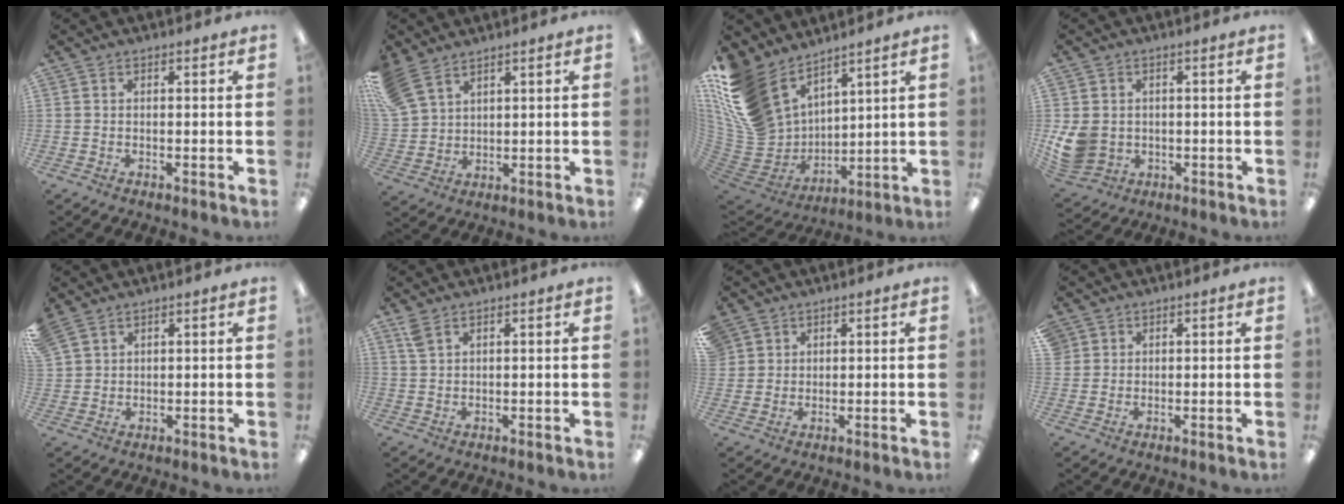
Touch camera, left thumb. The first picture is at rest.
{"total": 9.1, "force": [6.7, 4.8, 3.7], "torque": [-0.100, -0.018, 0.133]}
{"total": 17.7, "force": [11.3, 10.8, 8.2], "torque": [-0.217, -0.074, 0.214]}
{"total": 7.9, "force": [-0.7, 7.0, 3.7], "torque": [-0.095, 0.010, -0.010]}
{"total": 3.9, "force": [3.1, 2.2, 1.0], "torque": [-0.029, -0.007, 0.061]}
{"total": 3.1, "force": [2.1, 1.3, 1.9], "torque": [-0.043, 0.000, 0.039]}
{"total": 3.4, "force": [2.1, 2.7, -0.3], "torque": [0.002, -0.004, 0.039]}
{"total": 2.2, "force": [1.3, 1.8, 0.2], "torque": [-0.007, 0.003, 0.026]}